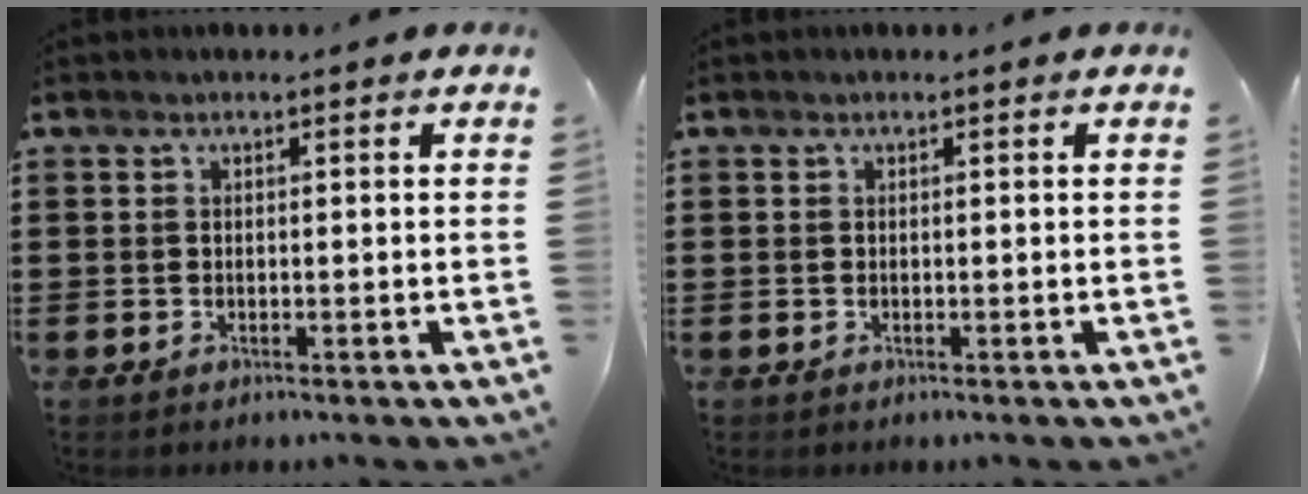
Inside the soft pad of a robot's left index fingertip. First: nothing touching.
{"total": 0.0}